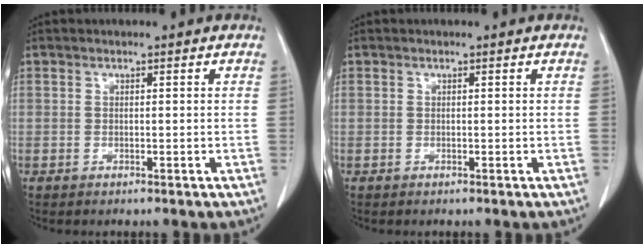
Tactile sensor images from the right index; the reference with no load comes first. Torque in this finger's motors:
{"motor_torque": [0.00, 0.00, 0.00, 0.00]}